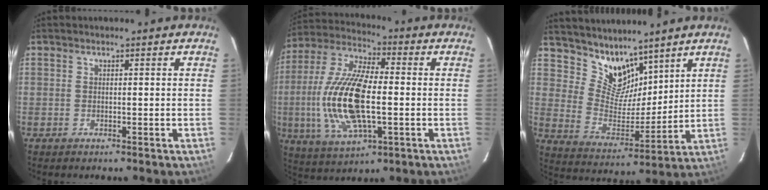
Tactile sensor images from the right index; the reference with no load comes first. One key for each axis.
{"total": 18.9, "fx": -2.2, "fy": 7.4, "fz": 17.3, "tx": -0.360, "ty": -0.003, "tz": -0.040}
{"total": 10.4, "fx": 8.4, "fy": 5.2, "fz": 3.1, "tx": -0.054, "ty": -0.003, "tz": 0.168}